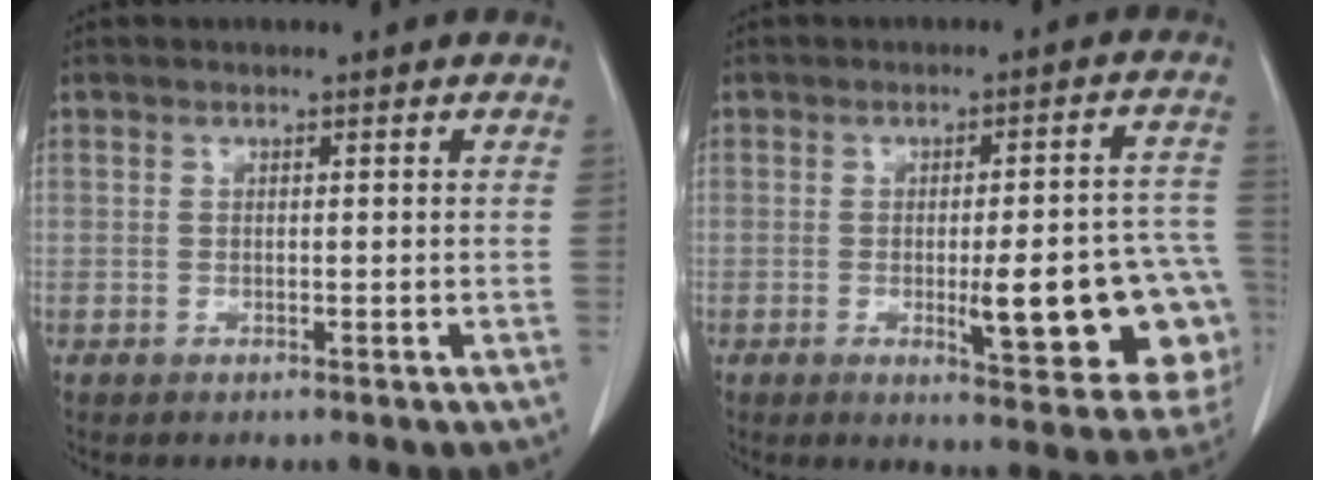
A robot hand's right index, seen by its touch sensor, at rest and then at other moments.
{"total": 17.0, "force": [-4.1, 3.7, 16.0], "torque": [-0.107, 0.024, -0.034]}